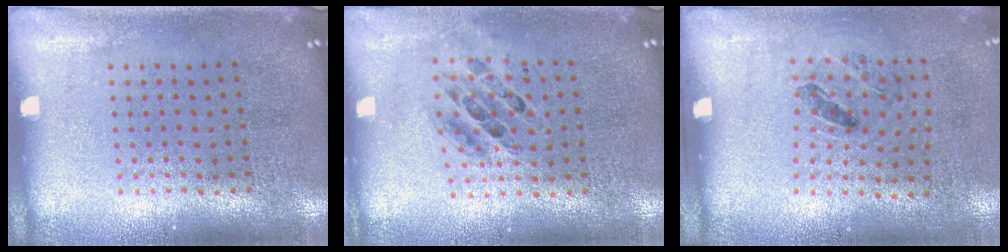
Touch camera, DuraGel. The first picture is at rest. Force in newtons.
{"total": 0.7, "press": 0.7, "slide": 0.1}
{"total": 1.3, "press": 0.7, "slide": 1.1}